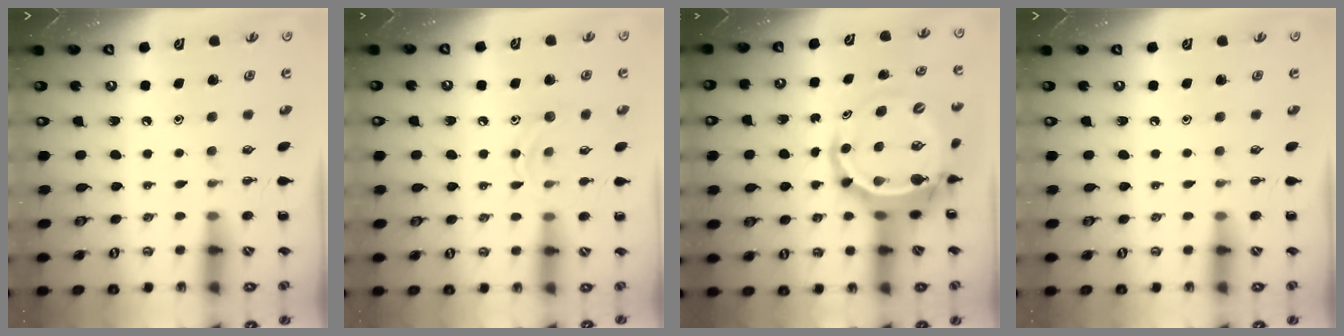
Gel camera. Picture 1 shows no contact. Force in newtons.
{"total": 7.8, "press": 7.8, "slide": 1.1}
{"total": 7.1, "press": 6.9, "slide": 1.9}
{"total": 0.0}